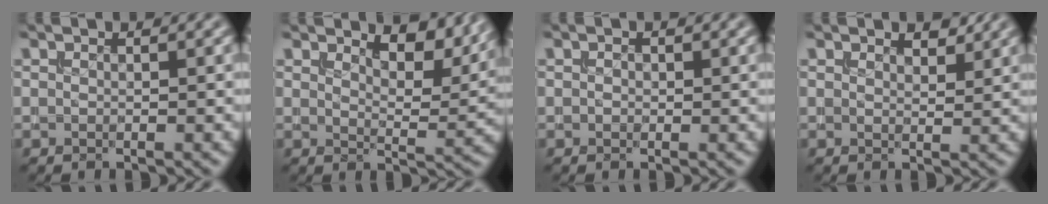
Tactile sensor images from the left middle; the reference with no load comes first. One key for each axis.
{"total": 6.1, "fx": 4.3, "fy": 2.2, "fz": 3.8, "tx": -0.054, "ty": -0.005, "tz": 0.060}
{"total": 0.5, "fx": 0.0, "fy": 0.4, "fz": 0.3, "tx": -0.007, "ty": 0.000, "tz": -0.003}
{"total": 1.6, "fx": 1.4, "fy": 0.4, "fz": 0.6, "tx": -0.011, "ty": -0.001, "tz": 0.021}